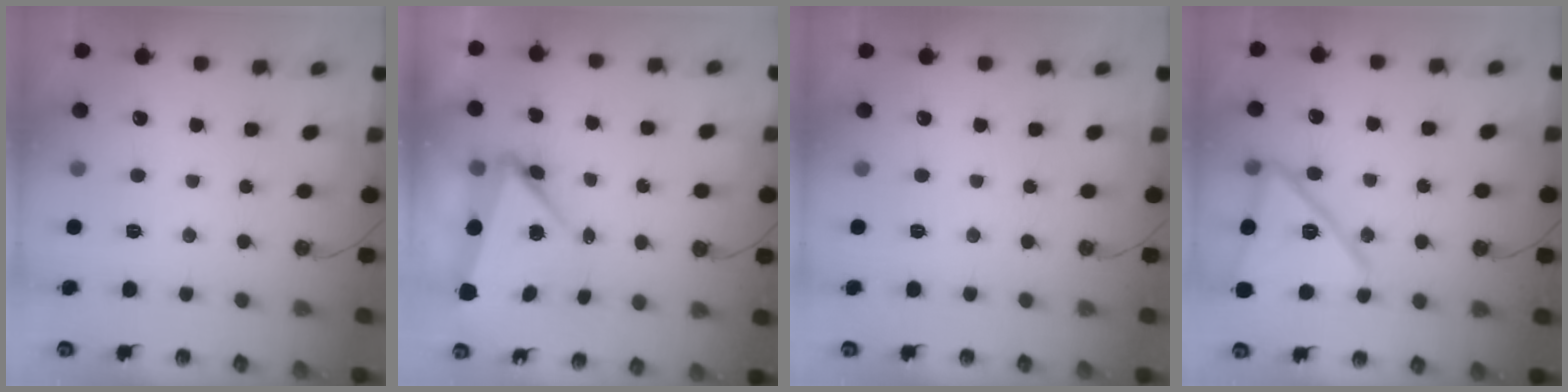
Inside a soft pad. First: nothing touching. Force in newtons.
{"total": 5.3, "press": 5.2, "slide": 0.7}
{"total": 0.0}
{"total": 15.5, "press": 14.2, "slide": 6.4}